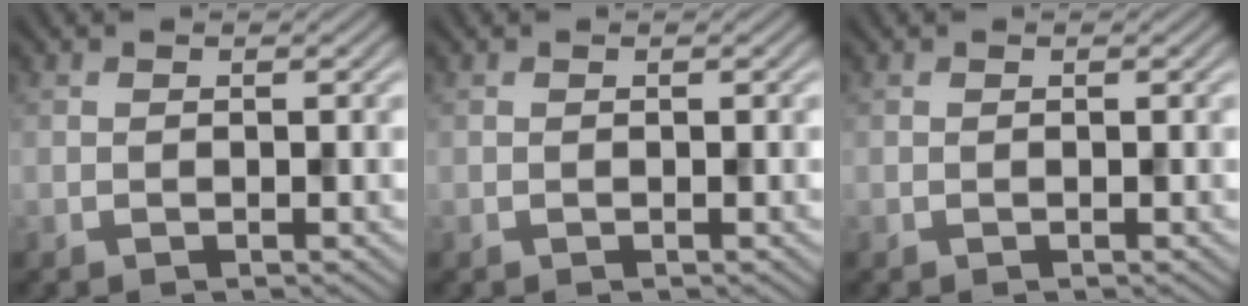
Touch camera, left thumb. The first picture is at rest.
{"total": 0.0}
{"total": 0.0}